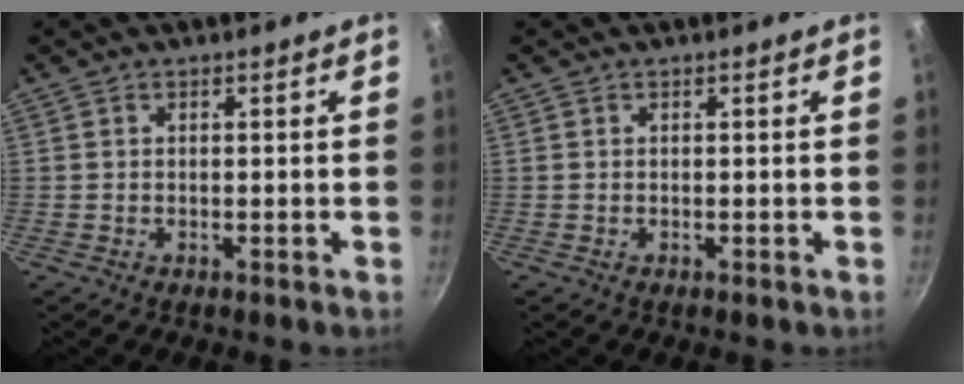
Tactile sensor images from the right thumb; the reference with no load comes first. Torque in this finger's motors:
{"motor_torque": [-0.01, 0.01, 0.00, 0.00, 0.00]}